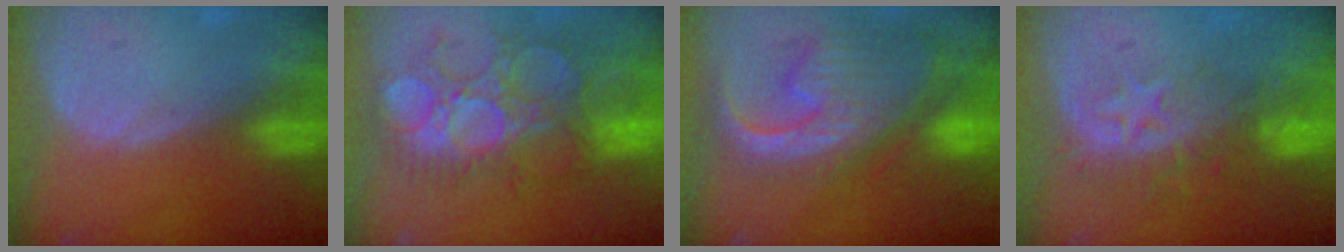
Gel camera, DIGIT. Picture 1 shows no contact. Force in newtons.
{"total": 10.8, "press": 10.5, "slide": 2.4}
{"total": 12.8, "press": 10.9, "slide": 6.6}
{"total": 8.5, "press": 7.3, "slide": 4.4}